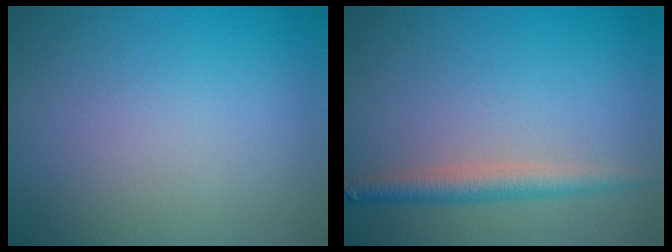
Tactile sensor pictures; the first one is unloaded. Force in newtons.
{"total": 2.6, "press": 2.6, "slide": 0.1}